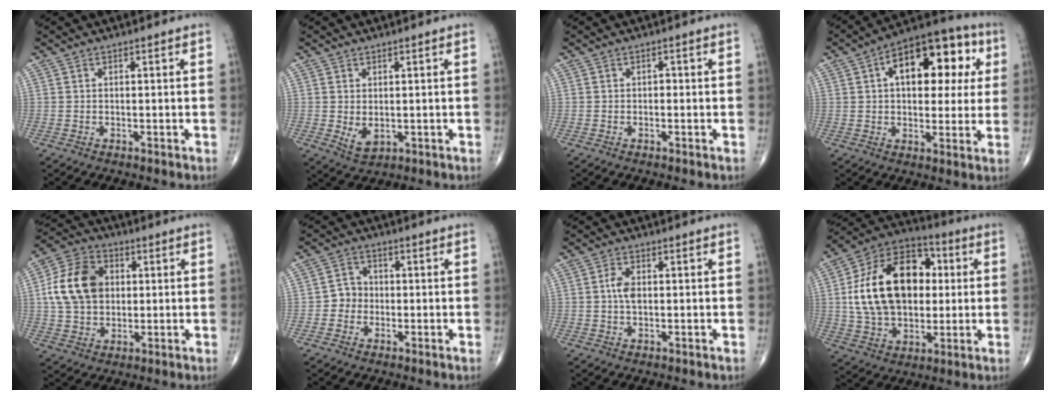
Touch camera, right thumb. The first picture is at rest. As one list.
[{"total": 3.4, "force": [-0.1, 2.1, 2.7], "torque": [-0.040, -0.007, 0.009]}, {"total": 0.6, "force": [-0.1, 0.5, 0.4], "torque": [0.000, 0.003, -0.005]}, {"total": 18.8, "force": [5.2, 10.2, 15.0], "torque": [-0.163, 0.024, 0.065]}, {"total": 13.7, "force": [1.8, 10.1, 9.0], "torque": [-0.149, 0.013, 0.028]}, {"total": 4.0, "force": [-0.8, 3.6, 1.4], "torque": [-0.004, 0.012, -0.024]}, {"total": 3.4, "force": [0.2, 1.9, 2.8], "torque": [-0.053, 0.003, -0.001]}, {"total": 23.6, "force": [2.8, 15.6, 17.5], "torque": [-0.284, 0.016, 0.050]}]